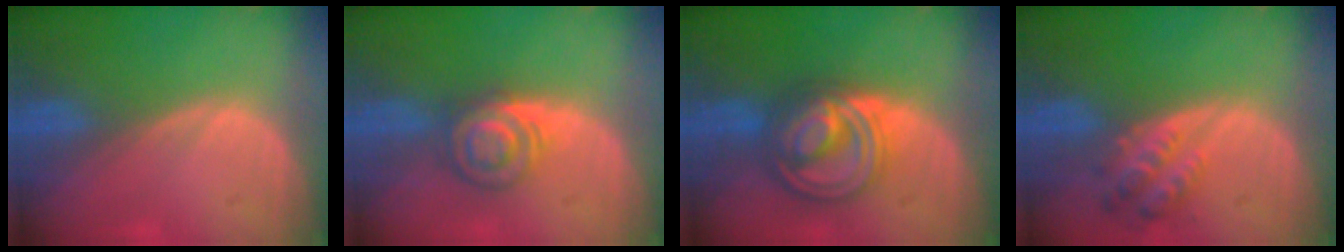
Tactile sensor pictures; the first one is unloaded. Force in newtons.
{"total": 6.0, "press": 5.5, "slide": 2.2}
{"total": 9.0, "press": 8.9, "slide": 0.7}
{"total": 5.6, "press": 5.1, "slide": 2.2}